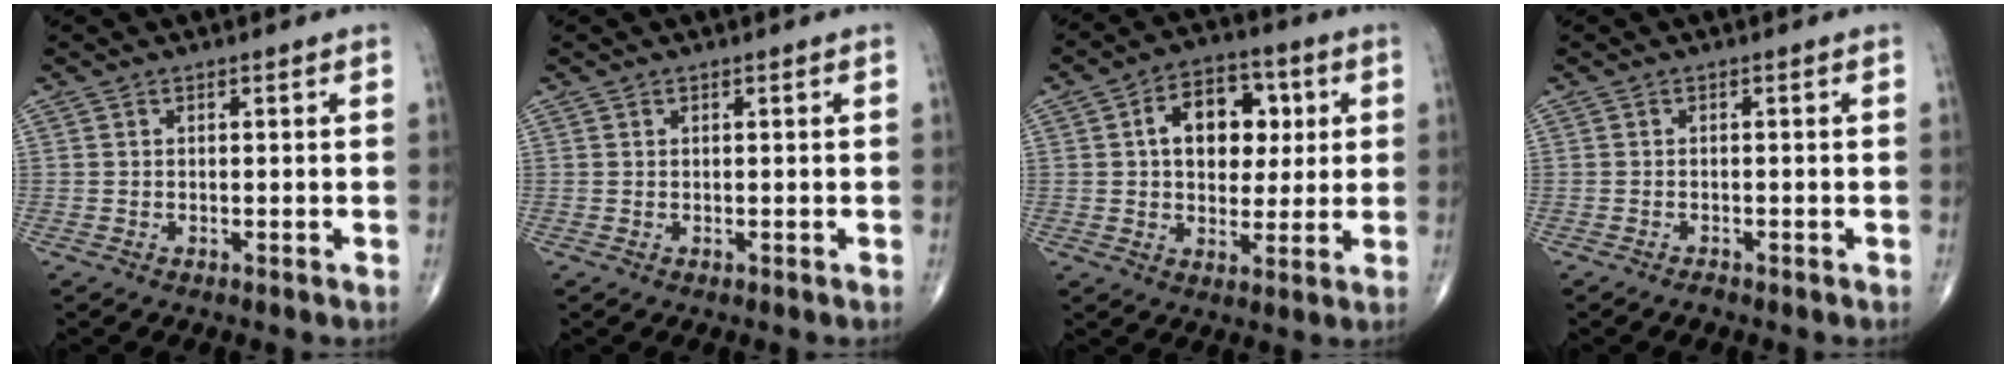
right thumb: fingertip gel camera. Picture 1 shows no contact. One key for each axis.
{"total": 0.0}
{"total": 12.7, "fx": 2.6, "fy": 8.7, "fz": 8.9, "tx": -0.087, "ty": 0.010, "tz": 0.036}
{"total": 0.8, "fx": -0.7, "fy": 0.3, "fz": 0.2, "tx": -0.006, "ty": 0.005, "tz": -0.012}